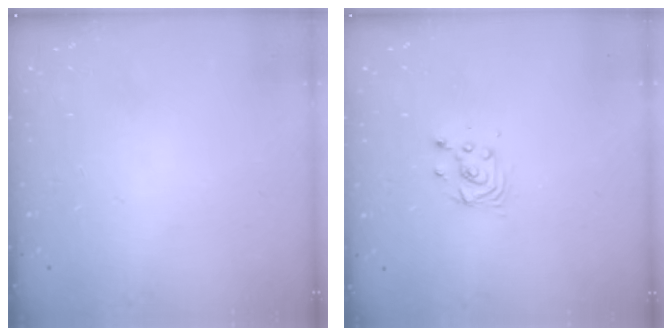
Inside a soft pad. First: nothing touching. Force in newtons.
{"total": 3.4, "press": 3.4, "slide": 0.3}